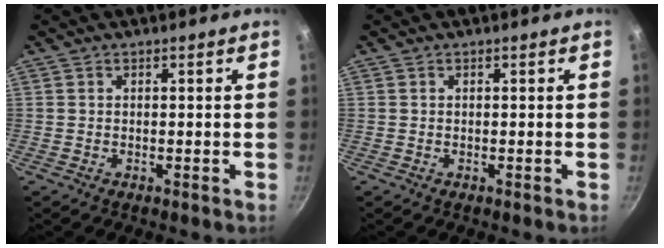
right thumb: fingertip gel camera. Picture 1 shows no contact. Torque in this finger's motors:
{"motor_torque": [-0.18, 0.18, -0.06, 0.12, 0.02]}